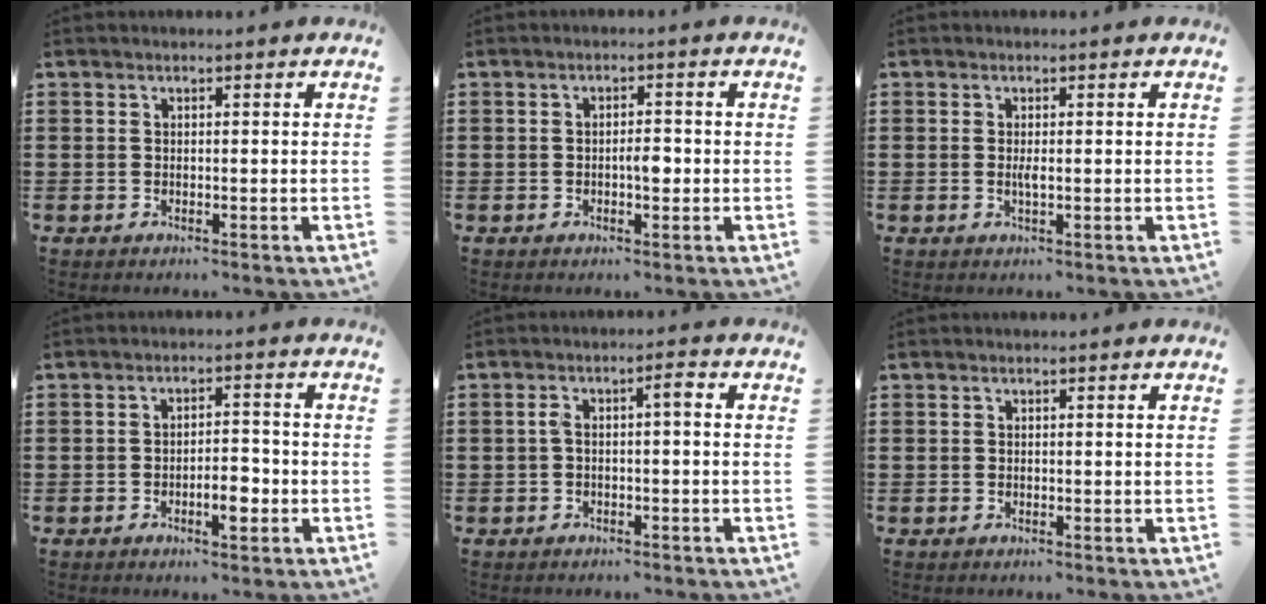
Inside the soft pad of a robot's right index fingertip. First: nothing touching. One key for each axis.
{"total": 2.4, "fx": -0.5, "fy": 0.7, "fz": 2.2, "tx": -0.033, "ty": -0.002, "tz": -0.012}
{"total": 1.5, "fx": -0.2, "fy": 0.3, "fz": 1.4, "tx": -0.027, "ty": -0.003, "tz": -0.003}
{"total": 4.0, "fx": -1.6, "fy": 1.4, "fz": 3.4, "tx": -0.058, "ty": 0.004, "tz": -0.028}
{"total": 2.6, "fx": -0.6, "fy": 0.5, "fz": 2.5, "tx": -0.047, "ty": 0.006, "tz": -0.015}
{"total": 0.0}